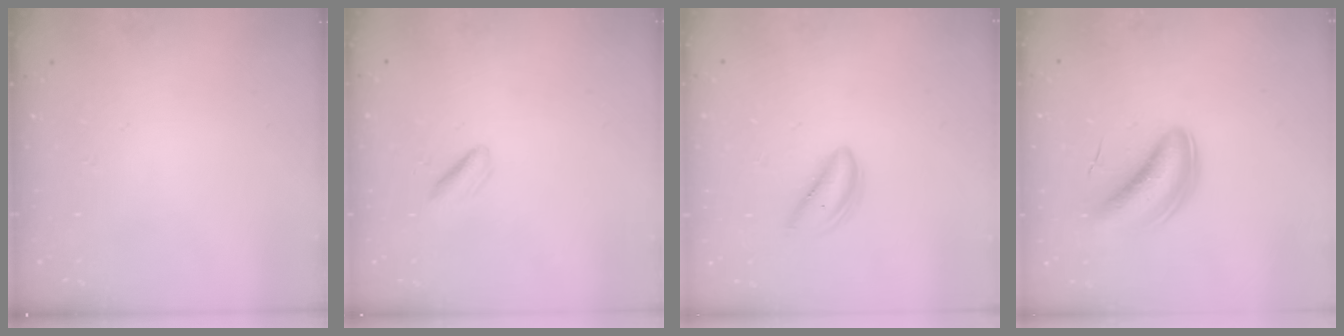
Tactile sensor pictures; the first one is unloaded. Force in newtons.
{"total": 2.2, "press": 2.1, "slide": 0.6}
{"total": 3.4, "press": 3.4, "slide": 0.2}
{"total": 6.4, "press": 6.1, "slide": 1.8}